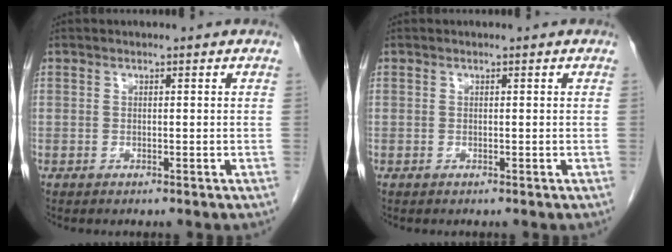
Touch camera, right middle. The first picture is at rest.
{"total": 0.0}